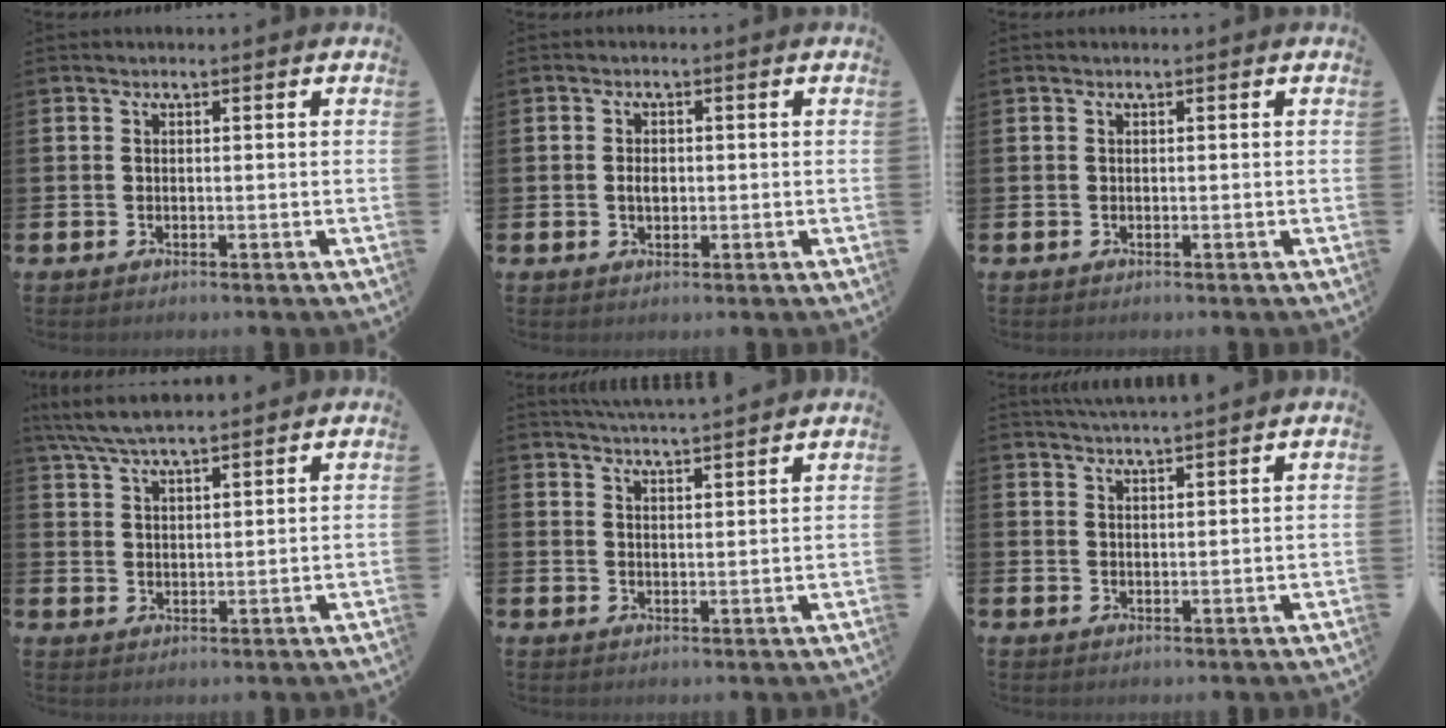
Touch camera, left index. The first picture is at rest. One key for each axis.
{"total": 2.0, "fx": 0.0, "fy": 1.3, "fz": 1.4, "tx": -0.019, "ty": 0.002, "tz": -0.004}
{"total": 0.0}
{"total": 6.0, "fx": 5.5, "fy": 0.8, "fz": 2.2, "tx": -0.065, "ty": -0.014, "tz": 0.102}
{"total": 4.6, "fx": 4.6, "fy": -0.3, "fz": 0.3, "tx": -0.014, "ty": -0.026, "tz": 0.082}
{"total": 3.1, "fx": 3.1, "fy": -0.4, "fz": 0.1, "tx": -0.005, "ty": -0.014, "tz": 0.057}